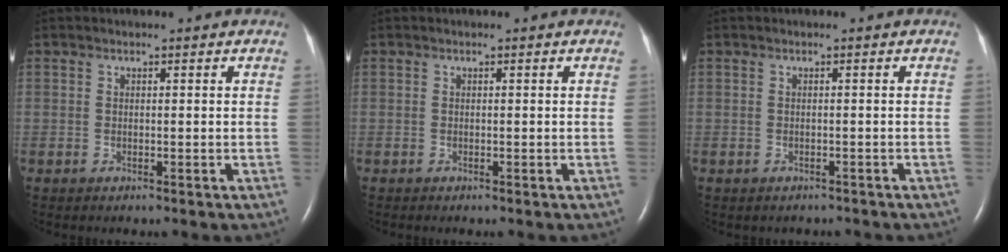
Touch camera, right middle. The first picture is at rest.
{"total": 0.0}
{"total": 2.1, "force": [-1.8, 1.0, 0.3], "torque": [-0.011, -0.001, -0.019]}